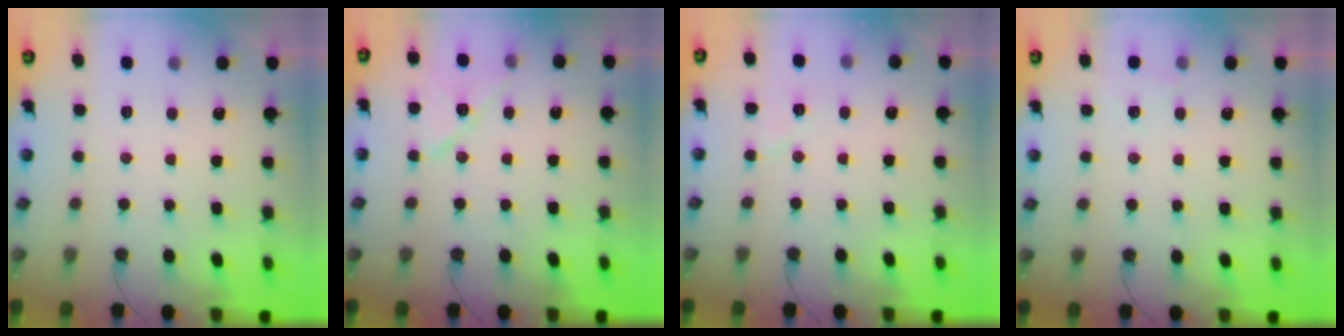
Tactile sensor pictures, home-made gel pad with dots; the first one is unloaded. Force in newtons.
{"total": 10.7, "press": 10.6, "slide": 0.5}
{"total": 5.4, "press": 5.0, "slide": 1.8}
{"total": 5.5, "press": 2.2, "slide": 5.1}